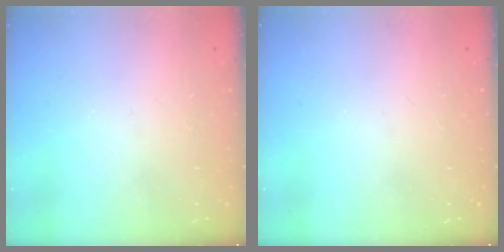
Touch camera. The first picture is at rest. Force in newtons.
{"total": 0.0}